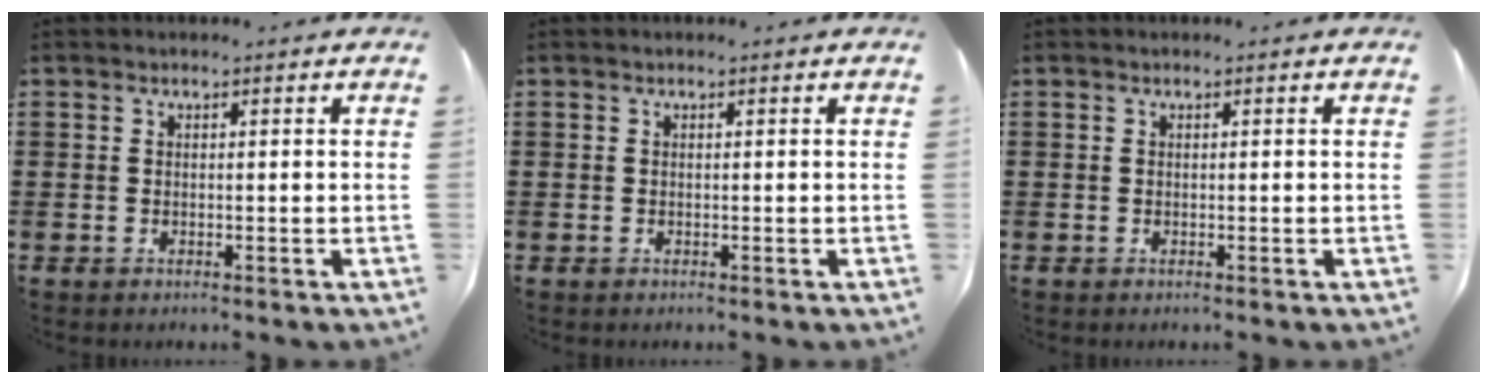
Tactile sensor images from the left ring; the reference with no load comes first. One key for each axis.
{"total": 0.0}
{"total": 0.0}